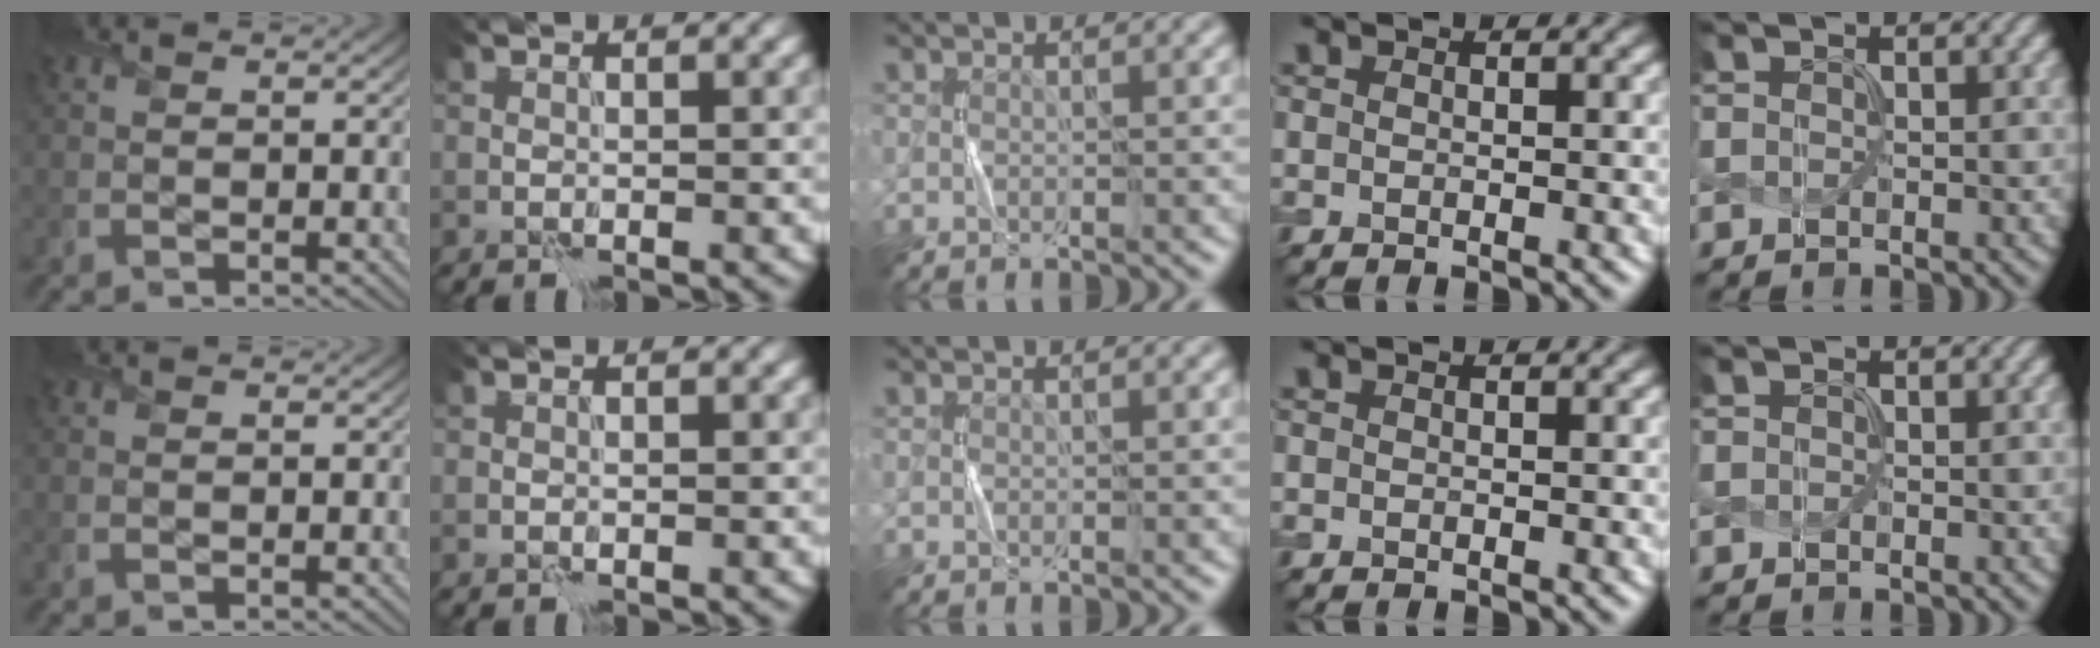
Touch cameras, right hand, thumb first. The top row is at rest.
{}